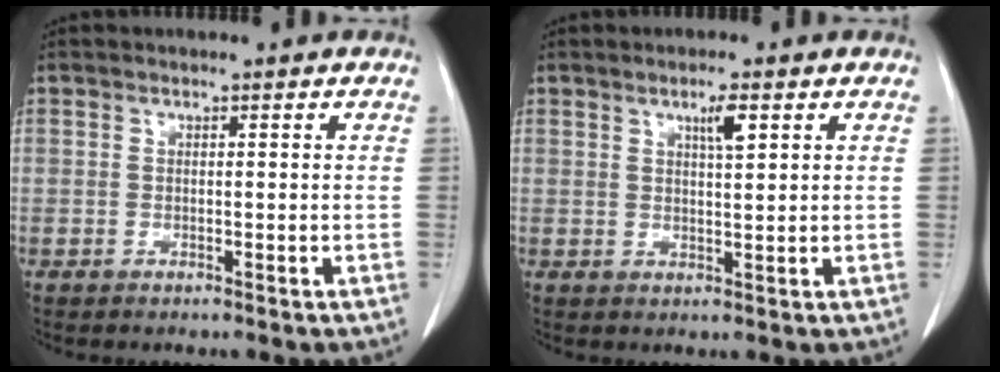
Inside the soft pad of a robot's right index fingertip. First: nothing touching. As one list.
[{"total": 2.9, "force": [1.5, 0.3, 2.5], "torque": [-0.044, -0.002, 0.024]}]